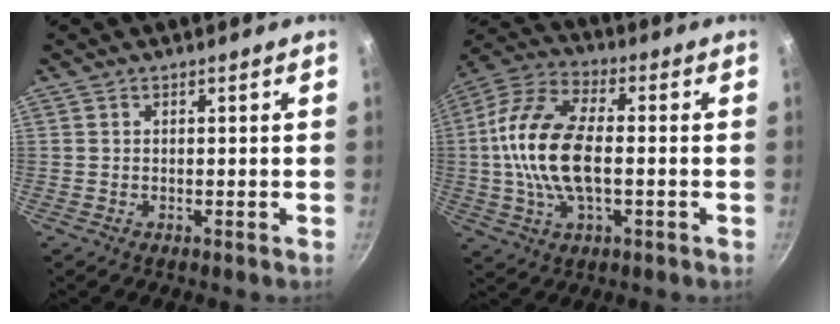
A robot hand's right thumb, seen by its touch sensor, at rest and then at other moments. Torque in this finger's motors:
{"motor_torque": [0.84, 0.59, 1.94, -0.80, 0.60]}